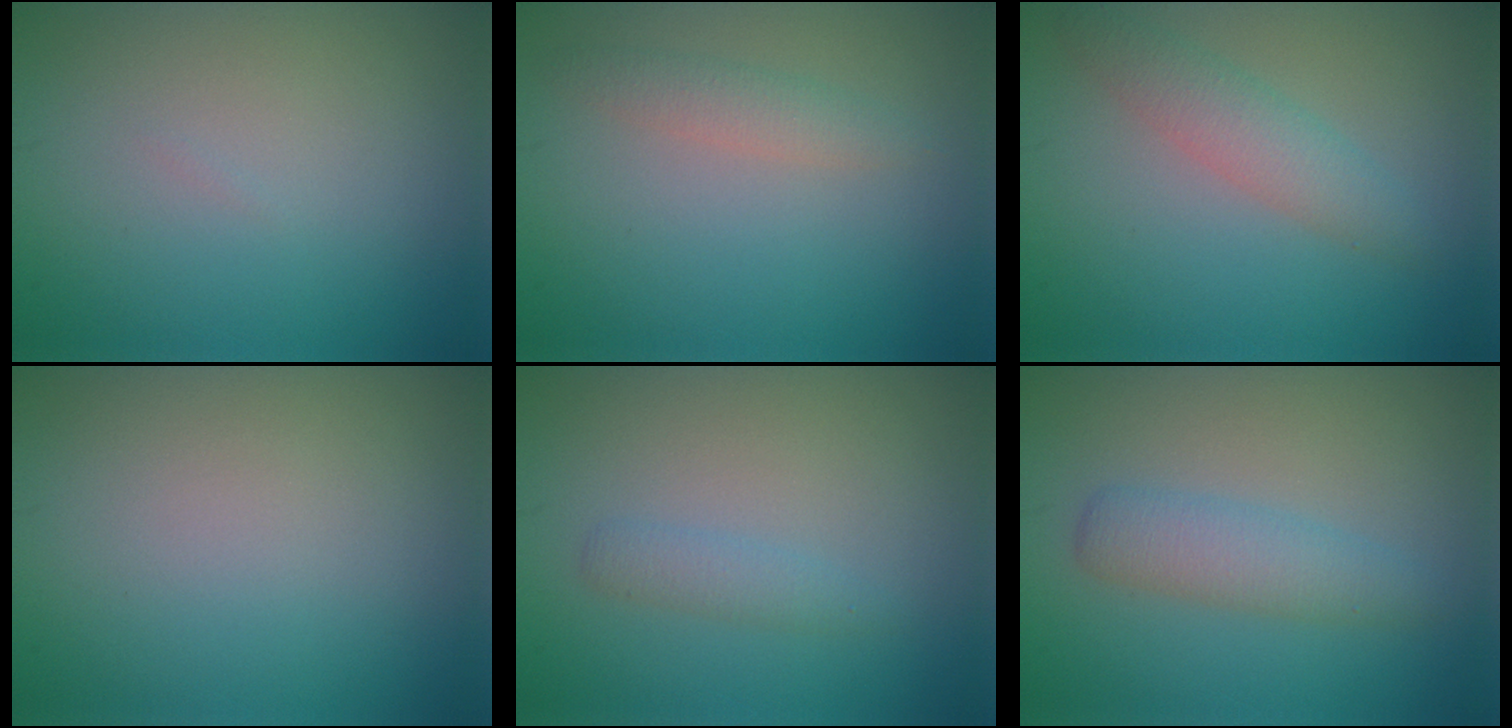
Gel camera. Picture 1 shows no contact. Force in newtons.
{"total": 1.7, "press": 1.7, "slide": 0.1}
{"total": 2.8, "press": 2.8, "slide": 0.0}
{"total": 0.0}
{"total": 1.4, "press": 1.4, "slide": 0.1}
{"total": 2.9, "press": 2.9, "slide": 0.1}